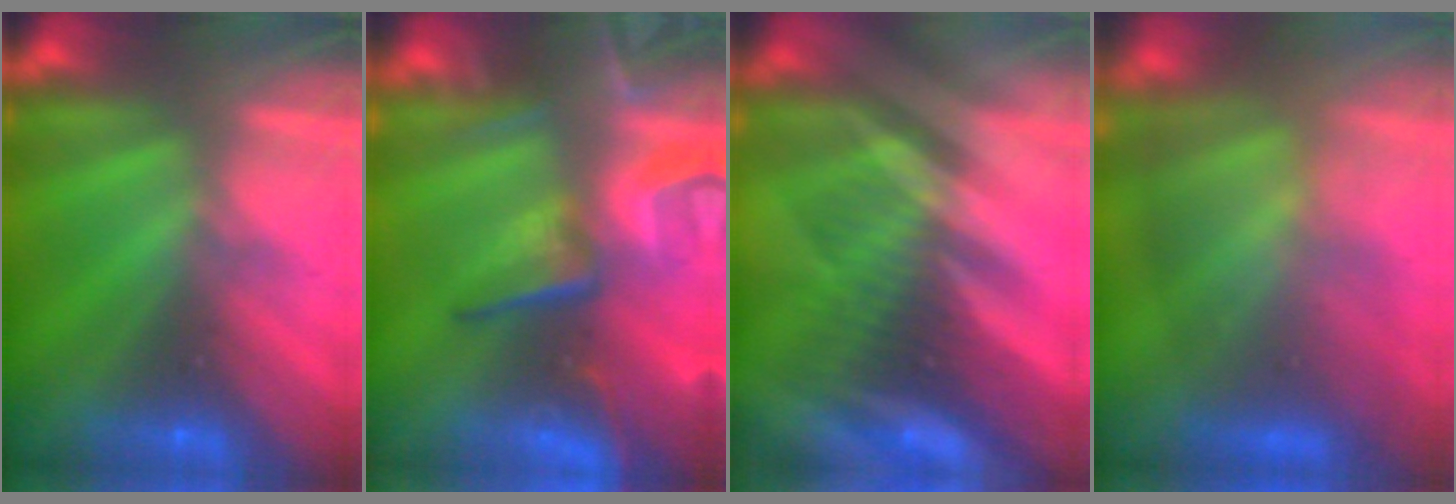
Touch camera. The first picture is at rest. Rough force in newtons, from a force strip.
{"total": 7.6}
{"total": 2.9}
{"total": 10.8}